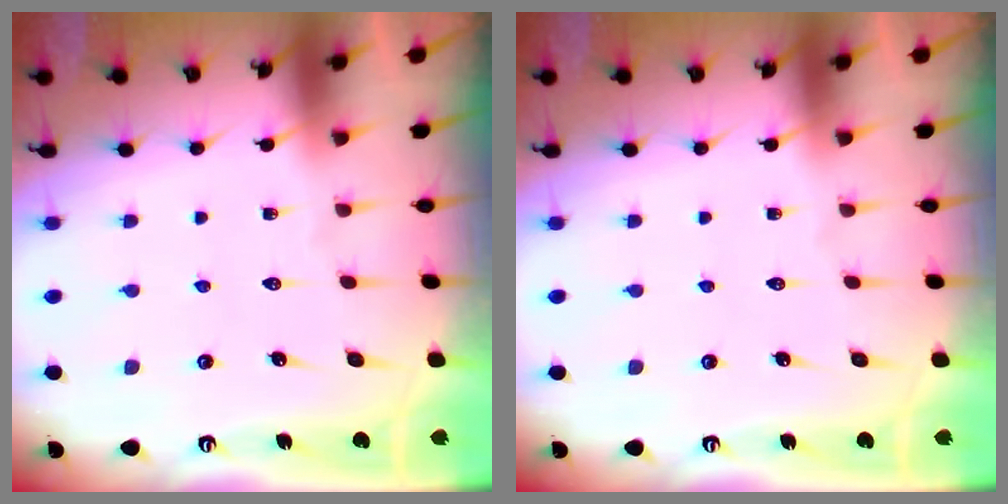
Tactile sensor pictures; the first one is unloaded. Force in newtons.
{"total": 0.0}